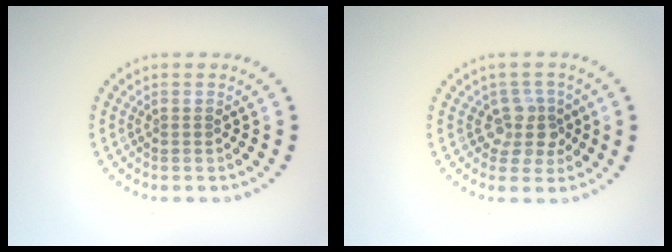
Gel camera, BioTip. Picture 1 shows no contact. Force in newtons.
{"total": 2.8, "press": 2.2, "slide": 1.8}